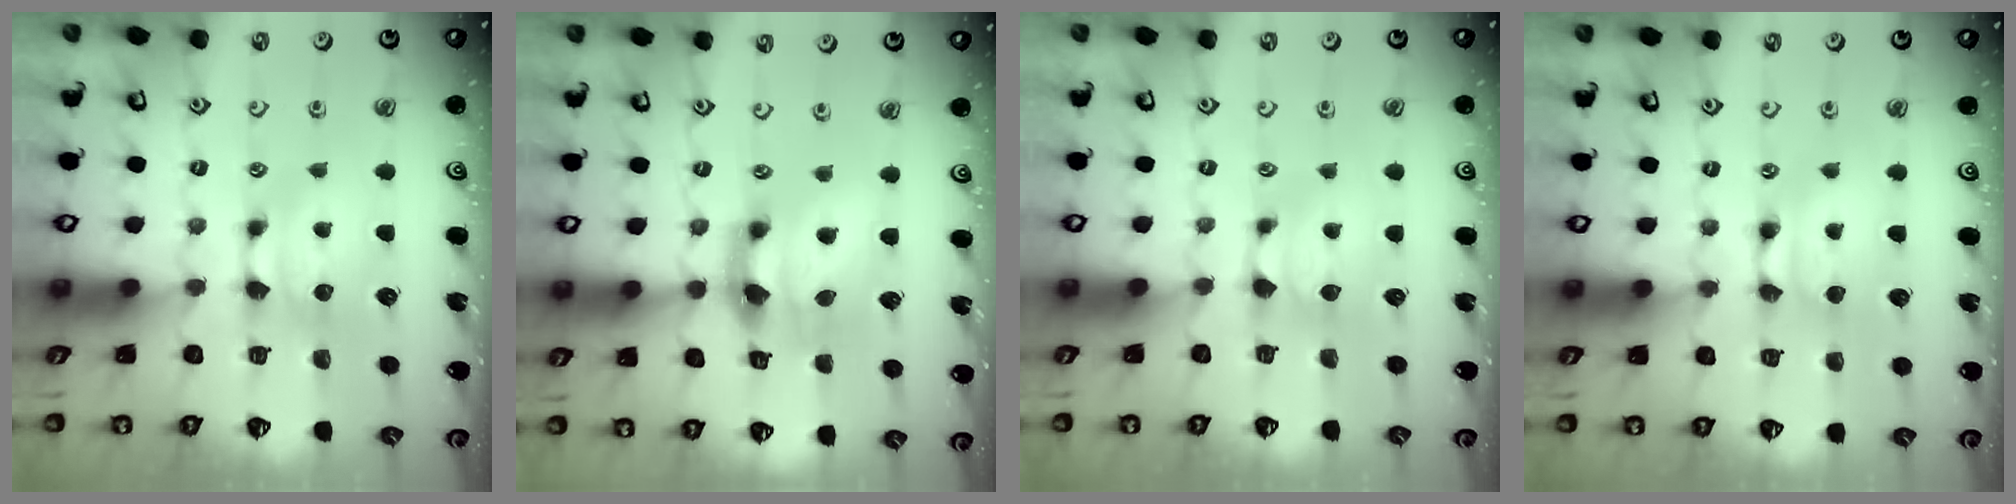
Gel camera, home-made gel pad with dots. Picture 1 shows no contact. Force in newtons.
{"total": 5.6, "press": 5.0, "slide": 2.5}
{"total": 0.8, "press": 0.5, "slide": 0.6}
{"total": 1.8, "press": 1.7, "slide": 0.1}